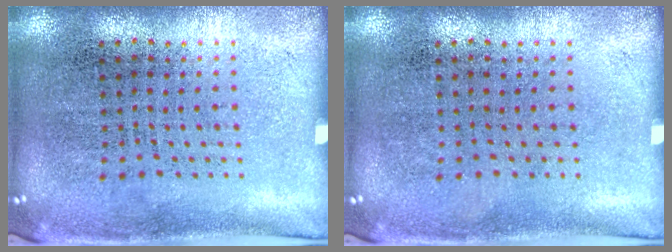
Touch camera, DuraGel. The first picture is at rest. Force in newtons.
{"total": 0.0}